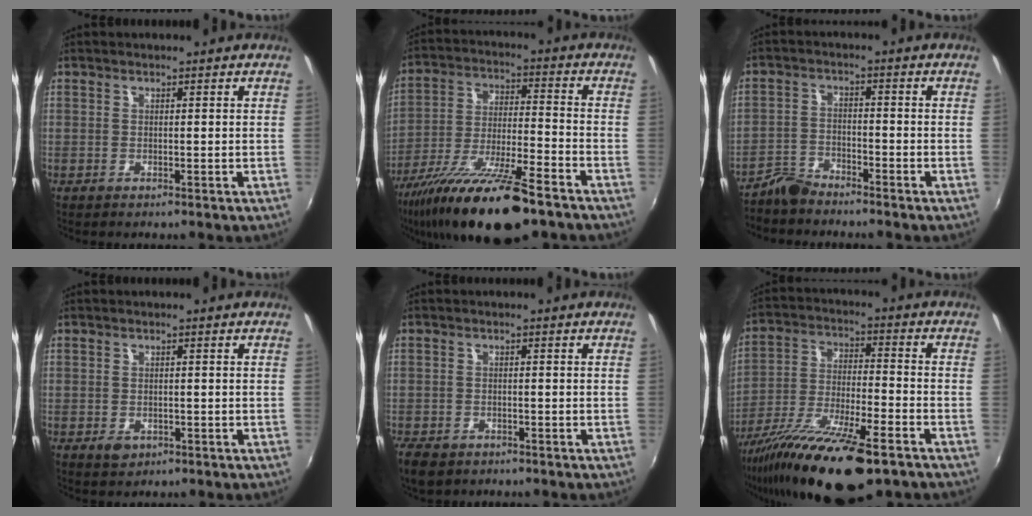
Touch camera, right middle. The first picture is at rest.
{"total": 20.7, "force": [-15.1, 3.8, 13.7], "torque": [-0.264, -0.046, -0.259]}
{"total": 4.9, "force": [-4.5, 1.4, 1.2], "torque": [-0.030, 0.004, -0.087]}
{"total": 2.5, "force": [-1.1, 1.8, 1.3], "torque": [-0.023, -0.005, -0.015]}
{"total": 5.6, "force": [-4.0, 3.0, 2.6], "torque": [-0.072, -0.017, -0.070]}
{"total": 20.4, "force": [-14.1, 4.3, 14.1], "torque": [-0.270, -0.054, -0.244]}